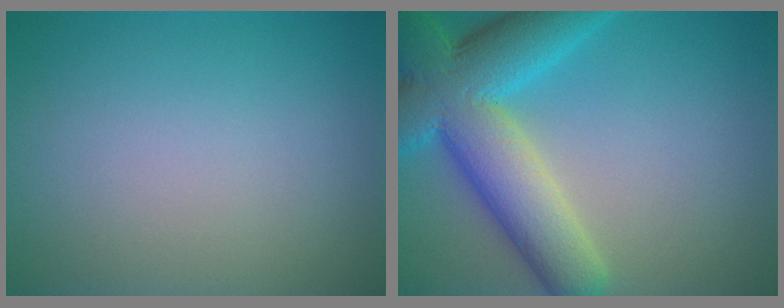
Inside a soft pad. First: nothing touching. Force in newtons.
{"total": 10.8, "press": 10.8, "slide": 0.5}